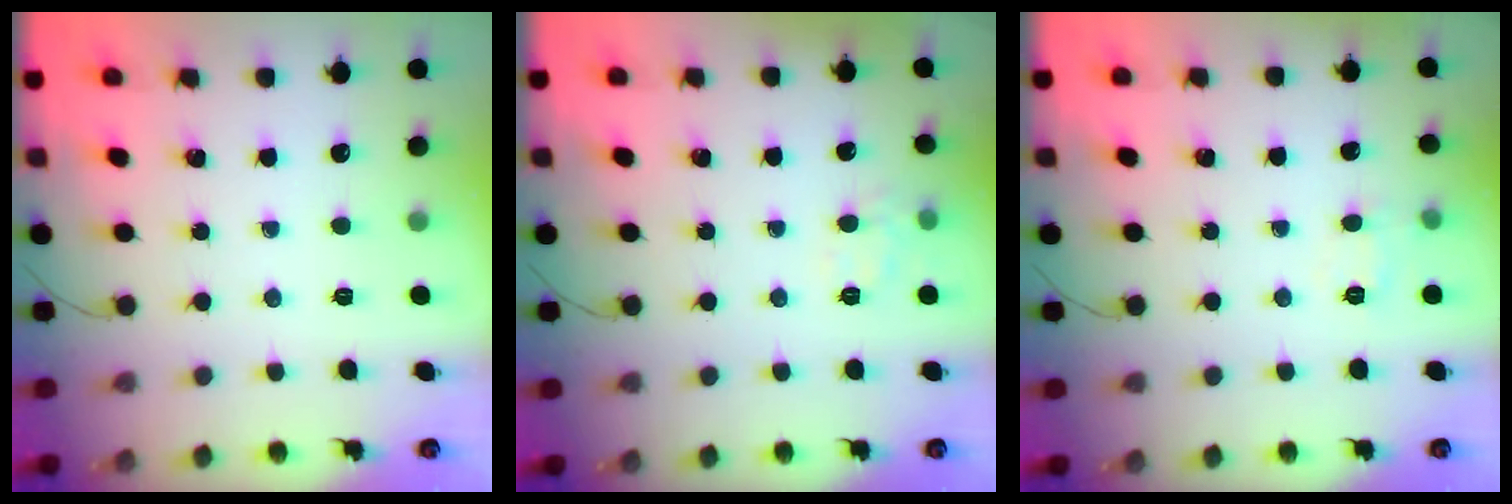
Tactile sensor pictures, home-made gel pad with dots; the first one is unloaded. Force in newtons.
{"total": 4.3, "press": 4.1, "slide": 1.4}
{"total": 6.6, "press": 6.4, "slide": 1.5}